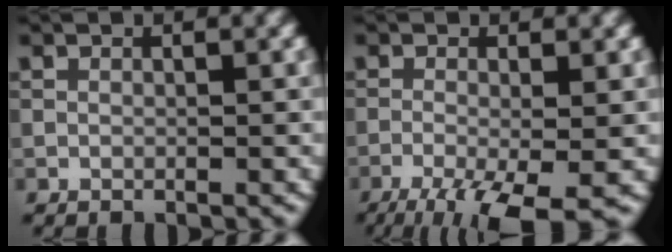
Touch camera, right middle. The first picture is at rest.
{"total": 8.0, "force": [-4.3, 2.2, 6.3], "torque": [-0.113, -0.017, -0.071]}